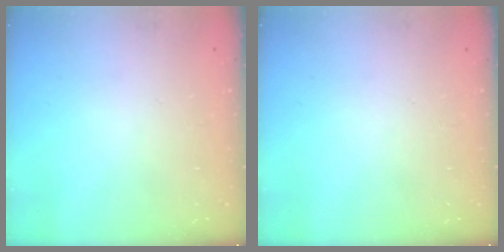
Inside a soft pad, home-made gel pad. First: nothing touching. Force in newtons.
{"total": 0.0}